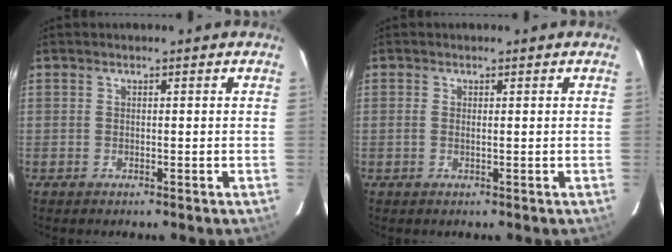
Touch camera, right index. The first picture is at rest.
{"total": 0.8, "force": [0.1, 0.0, 0.8], "torque": [-0.019, 0.000, -0.001]}